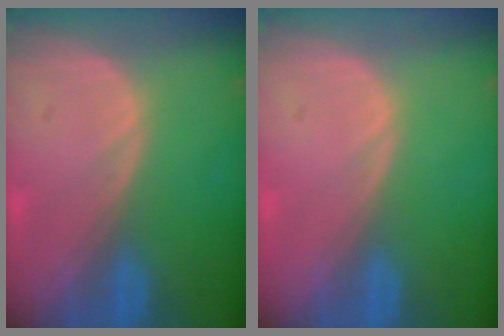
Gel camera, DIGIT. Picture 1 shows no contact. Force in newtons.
{"total": 0.0}